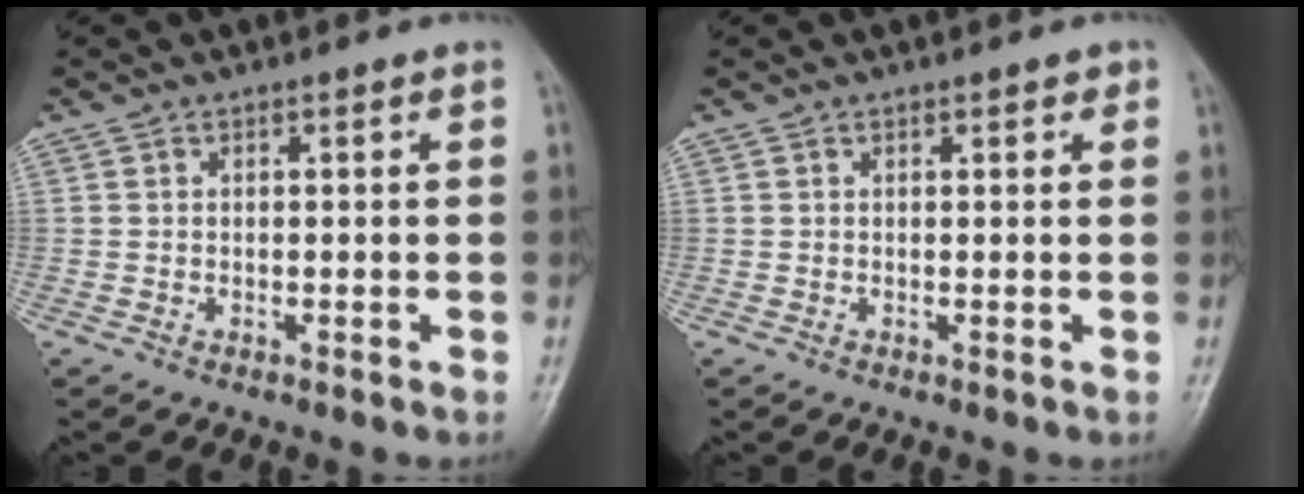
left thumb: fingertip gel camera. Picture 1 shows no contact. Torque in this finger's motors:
{"motor_torque": [-0.07, -0.01, -0.14, -0.06, 0.01]}